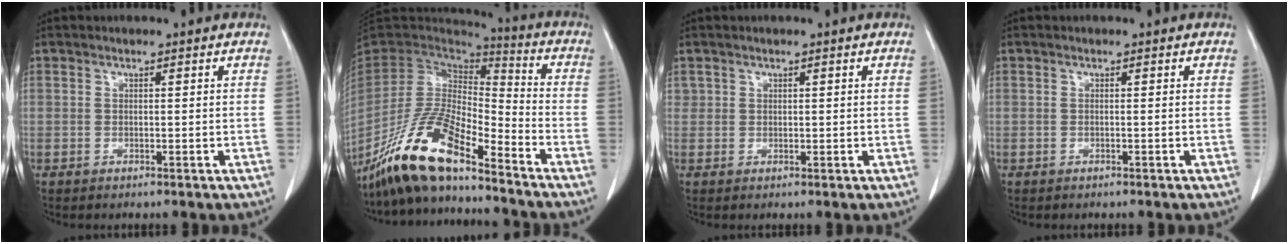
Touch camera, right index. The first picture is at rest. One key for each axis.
{"total": 16.7, "fx": -12.7, "fy": 3.3, "fz": 10.3, "tx": -0.199, "ty": -0.010, "tz": -0.237}
{"total": 1.1, "fx": 0.6, "fy": 0.9, "fz": 0.2, "tx": 0.005, "ty": 0.000, "tz": 0.007}
{"total": 0.0}